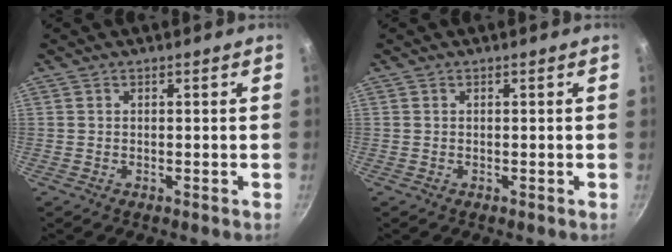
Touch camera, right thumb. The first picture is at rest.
{"total": 0.0}